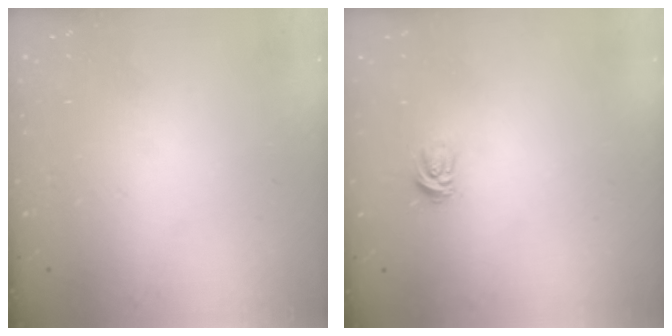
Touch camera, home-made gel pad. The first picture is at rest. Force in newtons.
{"total": 3.7, "press": 3.6, "slide": 0.5}